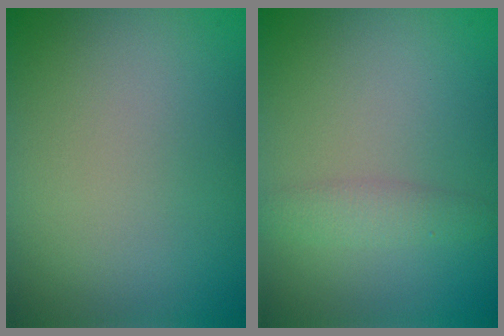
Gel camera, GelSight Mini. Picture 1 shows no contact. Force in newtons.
{"total": 1.8, "press": 1.8, "slide": 0.1}